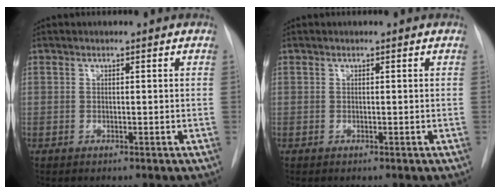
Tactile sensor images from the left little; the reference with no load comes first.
{"total": 0.0}